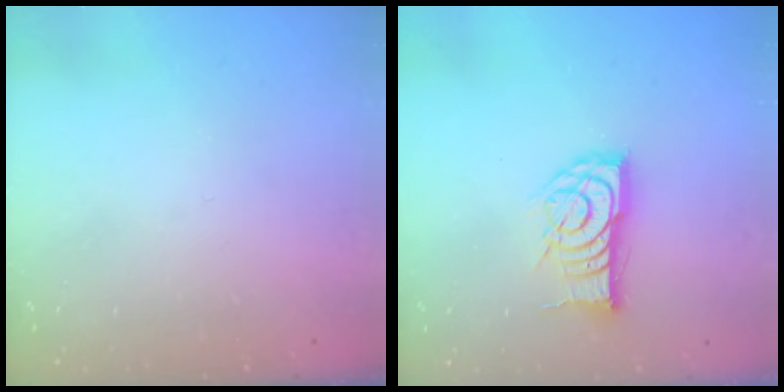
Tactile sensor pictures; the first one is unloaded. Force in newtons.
{"total": 13.1, "press": 13.1, "slide": 0.5}